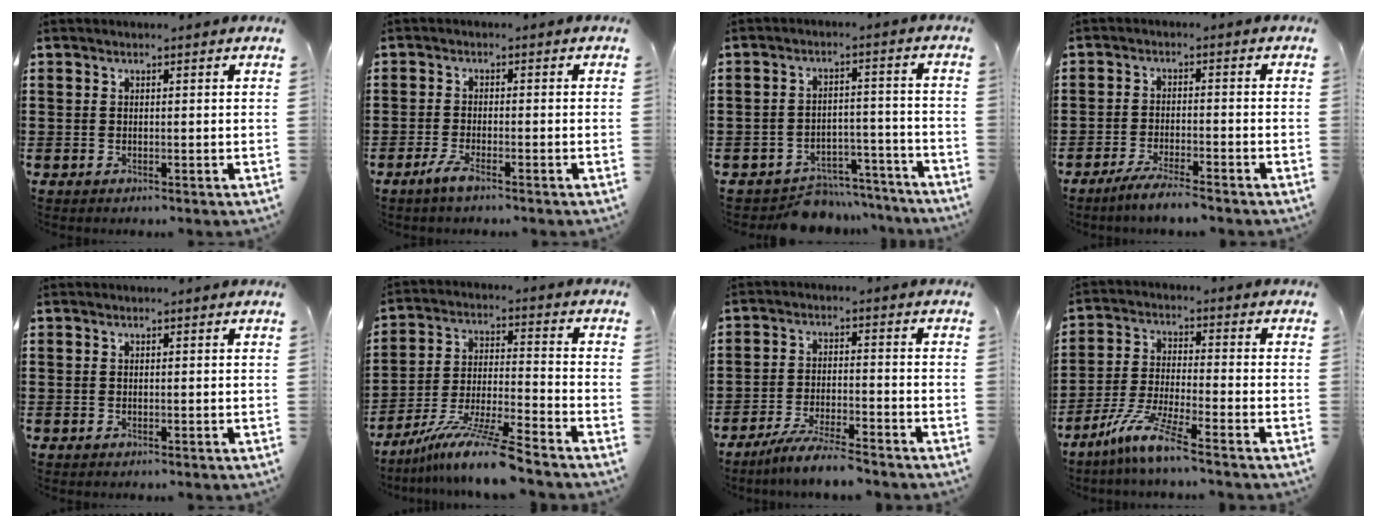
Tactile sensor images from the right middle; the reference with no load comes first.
{"total": 2.6, "force": [-1.8, 0.1, 1.9], "torque": [-0.046, -0.005, -0.036]}
{"total": 6.1, "force": [-5.9, 1.5, 0.7], "torque": [-0.005, 0.021, -0.115]}
{"total": 3.8, "force": [-3.4, -0.2, 1.7], "torque": [-0.036, -0.006, -0.065]}
{"total": 0.0}
{"total": 10.5, "force": [-8.8, -0.3, 5.7], "torque": [-0.112, 0.003, -0.174]}
{"total": 5.5, "force": [-5.0, -0.1, 2.2], "torque": [-0.050, -0.012, -0.095]}
{"total": 7.9, "force": [-6.1, -0.1, 5.0], "torque": [-0.112, -0.017, -0.121]}